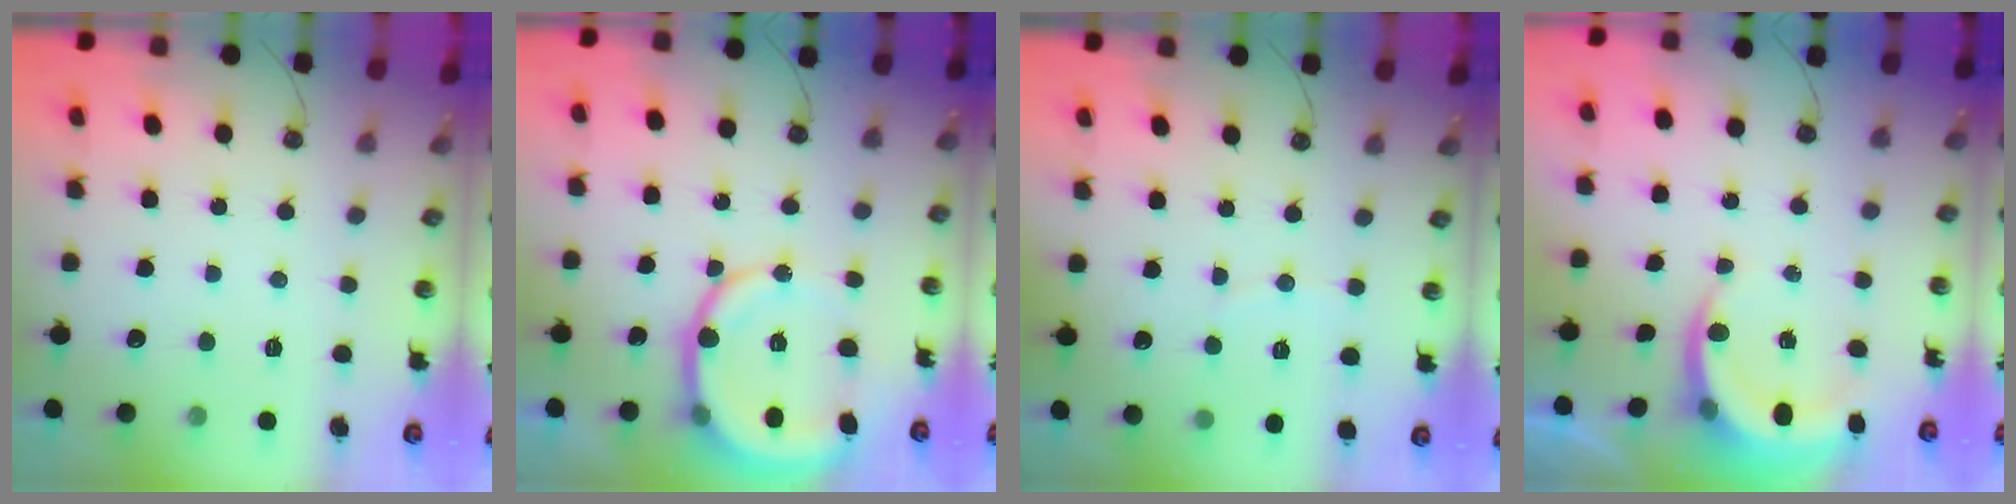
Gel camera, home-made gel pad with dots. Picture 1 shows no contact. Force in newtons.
{"total": 12.7, "press": 12.5, "slide": 2.4}
{"total": 3.0, "press": 2.9, "slide": 0.7}
{"total": 4.6, "press": 4.6, "slide": 0.3}